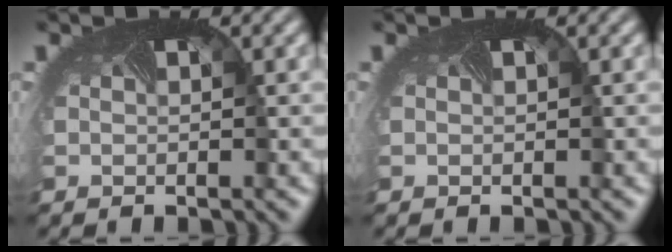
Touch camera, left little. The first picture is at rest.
{"total": 0.0}